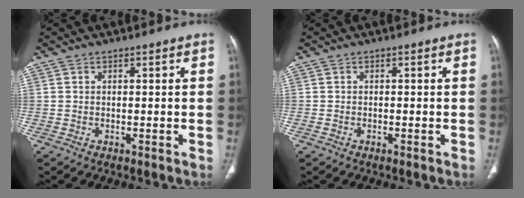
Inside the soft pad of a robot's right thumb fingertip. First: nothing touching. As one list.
[{"total": 0.0}]